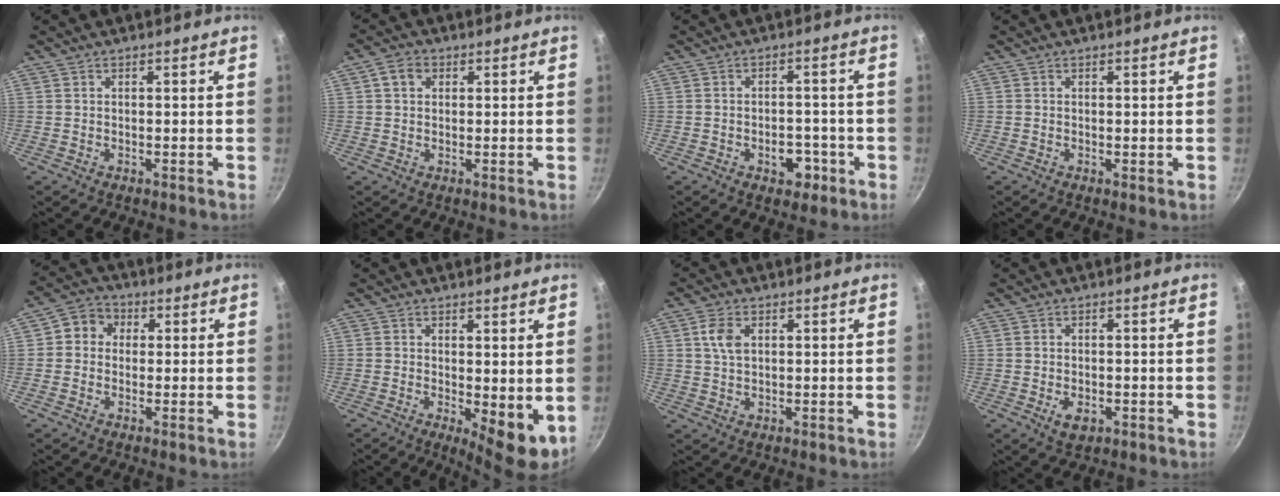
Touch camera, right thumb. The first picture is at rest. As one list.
[{"total": 4.8, "force": [1.5, 3.8, 2.5], "torque": [-0.029, 0.007, 0.018]}, {"total": 5.3, "force": [-2.3, 3.5, 3.3], "torque": [-0.020, 0.015, -0.028]}, {"total": 0.0}, {"total": 6.0, "force": [0.8, 5.4, 2.5], "torque": [-0.012, 0.011, -0.006]}, {"total": 6.8, "force": [0.0, 2.7, 6.2], "torque": [-0.078, -0.015, 0.006]}, {"total": 4.6, "force": [1.3, 2.9, 3.3], "torque": [-0.059, 0.002, 0.023]}, {"total": 3.6, "force": [-1.1, 2.2, 2.6], "torque": [-0.041, -0.002, -0.014]}]